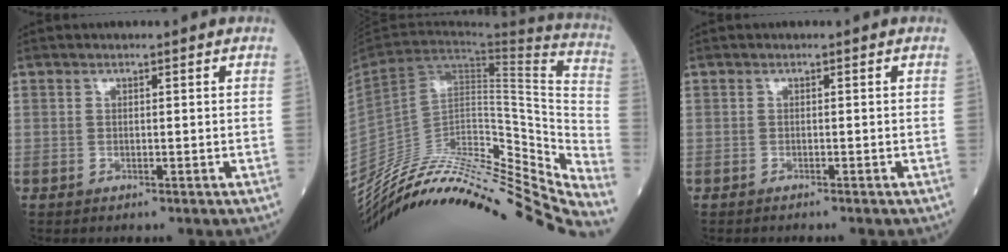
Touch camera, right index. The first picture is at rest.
{"total": 35.2, "force": [-31.5, 3.9, 15.4], "torque": [-0.156, -0.017, -0.453]}
{"total": 1.7, "force": [-1.5, 0.0, 0.8], "torque": [-0.010, 0.000, -0.016]}